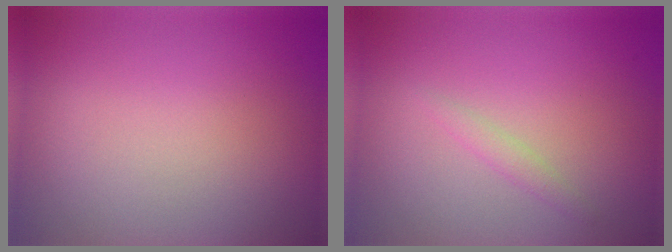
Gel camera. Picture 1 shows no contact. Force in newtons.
{"total": 0.9, "press": 0.8, "slide": 0.0}